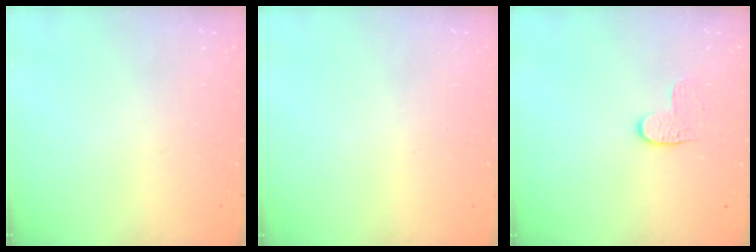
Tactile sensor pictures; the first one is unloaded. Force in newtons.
{"total": 0.6, "press": 0.6, "slide": 0.2}
{"total": 4.2, "press": 4.2, "slide": 0.5}